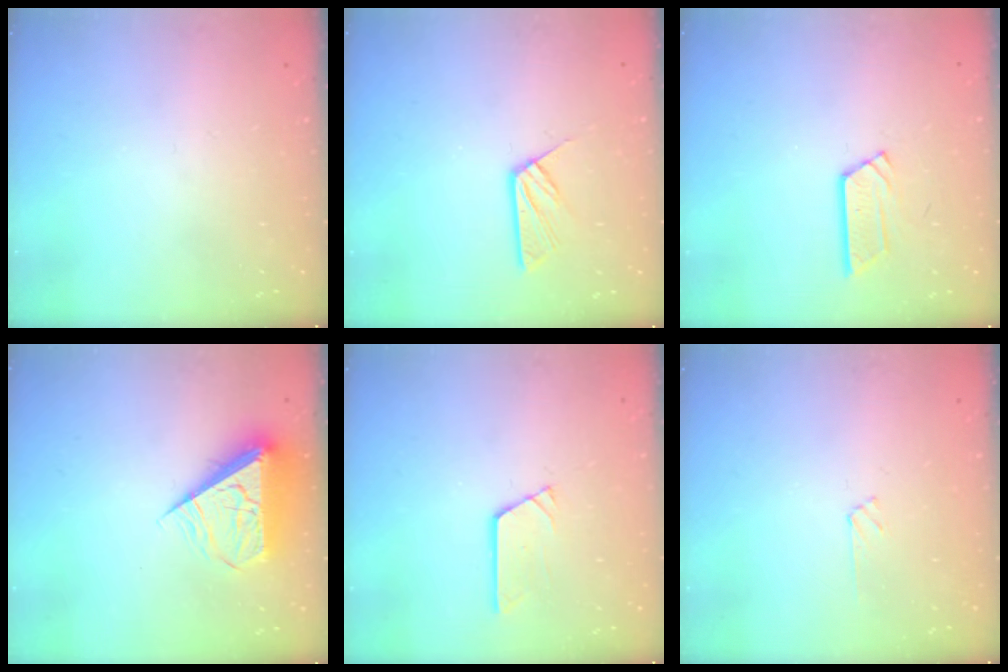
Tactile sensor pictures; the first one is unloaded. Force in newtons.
{"total": 6.3, "press": 6.3, "slide": 0.5}
{"total": 5.1, "press": 5.1, "slide": 0.4}
{"total": 8.5, "press": 8.4, "slide": 1.3}
{"total": 2.9, "press": 2.9, "slide": 0.3}
{"total": 1.8, "press": 1.8, "slide": 0.3}